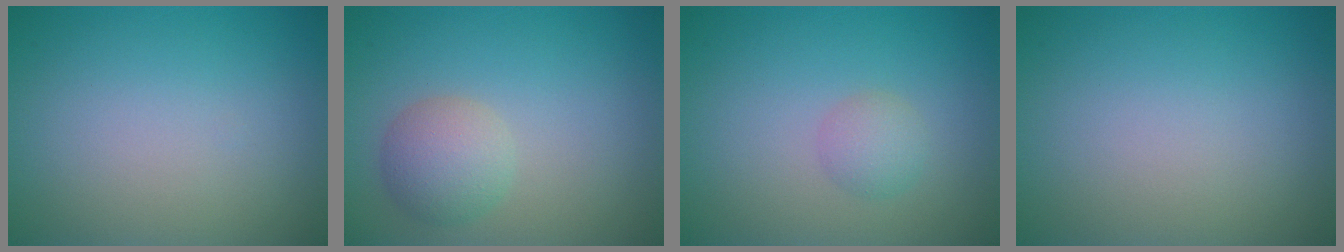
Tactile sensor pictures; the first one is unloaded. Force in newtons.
{"total": 3.0, "press": 3.0, "slide": 0.1}
{"total": 1.7, "press": 1.7, "slide": 0.0}
{"total": 0.0}